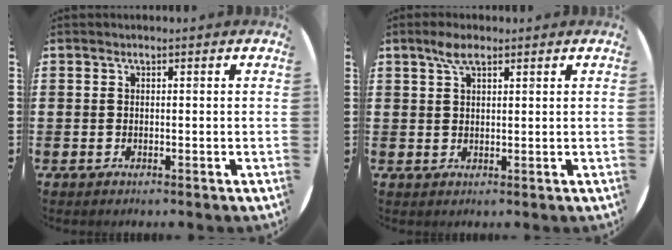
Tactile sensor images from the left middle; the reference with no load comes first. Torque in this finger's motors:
{"motor_torque": [0.65, -0.49, 0.07, 0.07]}